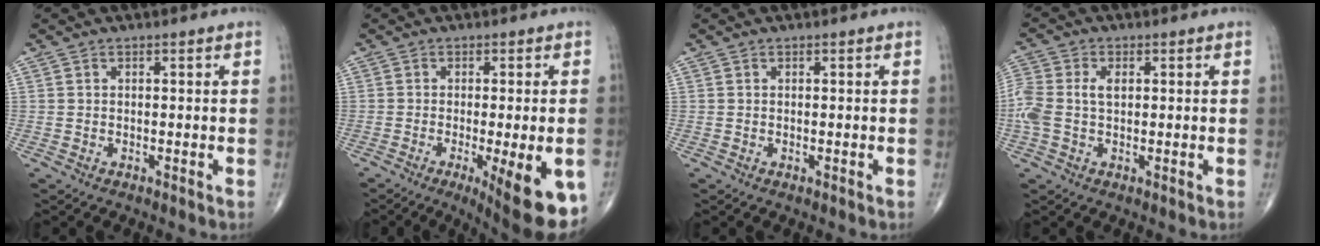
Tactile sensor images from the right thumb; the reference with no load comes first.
{"total": 14.3, "force": [-6.0, 3.6, 12.5], "torque": [-0.126, -0.012, -0.076]}
{"total": 0.0}
{"total": 7.1, "force": [0.5, 4.4, 5.6], "torque": [-0.148, 0.019, 0.012]}